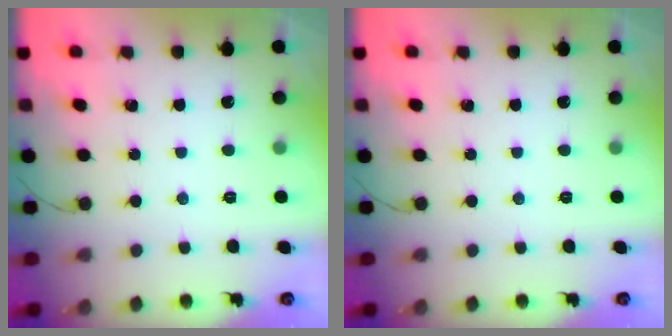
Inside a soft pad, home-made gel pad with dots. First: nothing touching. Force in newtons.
{"total": 0.0}